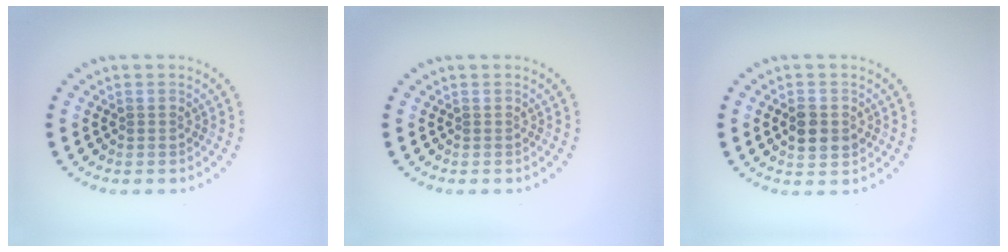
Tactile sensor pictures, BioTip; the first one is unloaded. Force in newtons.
{"total": 0.0}
{"total": 2.5, "press": 2.5, "slide": 0.2}